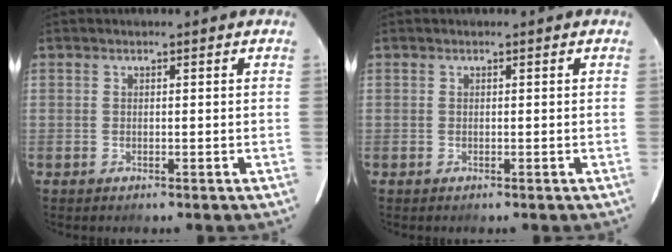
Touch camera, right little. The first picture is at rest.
{"total": 0.0}